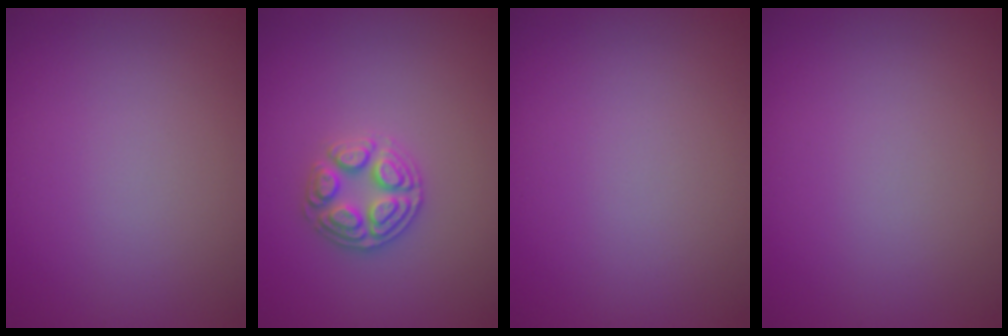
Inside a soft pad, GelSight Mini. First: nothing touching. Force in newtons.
{"total": 2.9, "press": 2.9, "slide": 0.1}
{"total": 0.0}
{"total": 0.0}